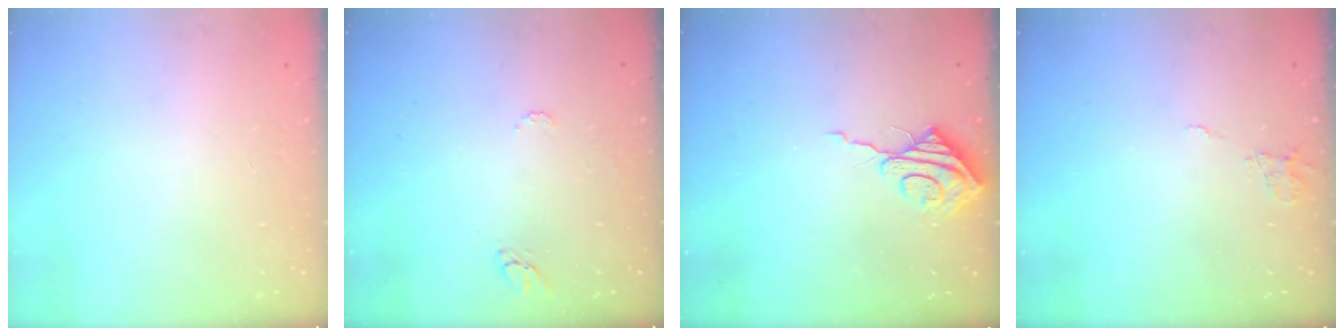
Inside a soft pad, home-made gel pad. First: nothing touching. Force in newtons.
{"total": 4.4, "press": 4.3, "slide": 0.4}
{"total": 8.7, "press": 8.7, "slide": 0.6}
{"total": 6.2, "press": 6.2, "slide": 0.5}